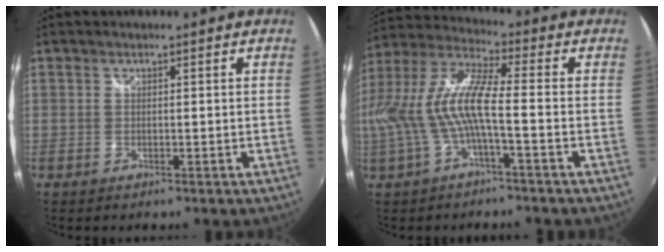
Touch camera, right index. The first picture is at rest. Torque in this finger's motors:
{"motor_torque": [1.53, -0.61, 1.01, 0.21]}